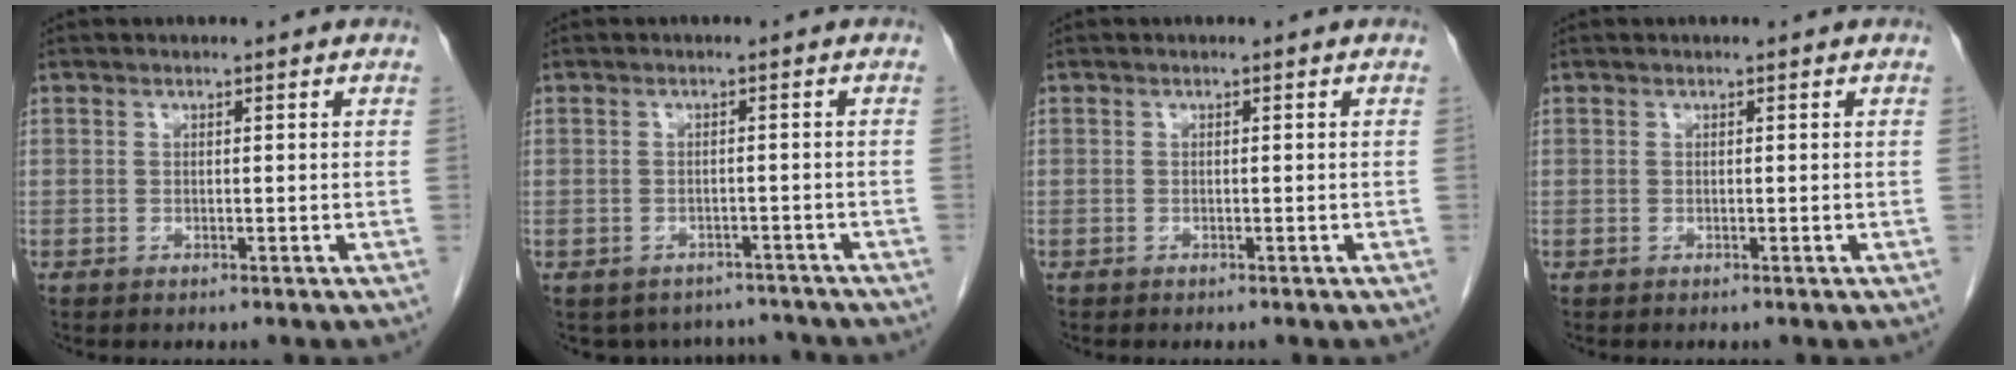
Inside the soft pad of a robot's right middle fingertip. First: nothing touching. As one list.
[{"total": 6.7, "force": [-6.0, 2.9, 0.4], "torque": [0.002, 0.014, -0.069]}, {"total": 0.0}, {"total": 0.0}]